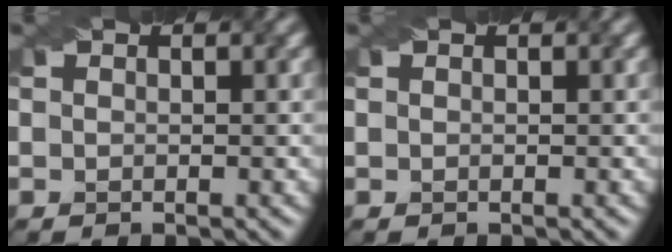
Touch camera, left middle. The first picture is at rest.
{"total": 0.0}